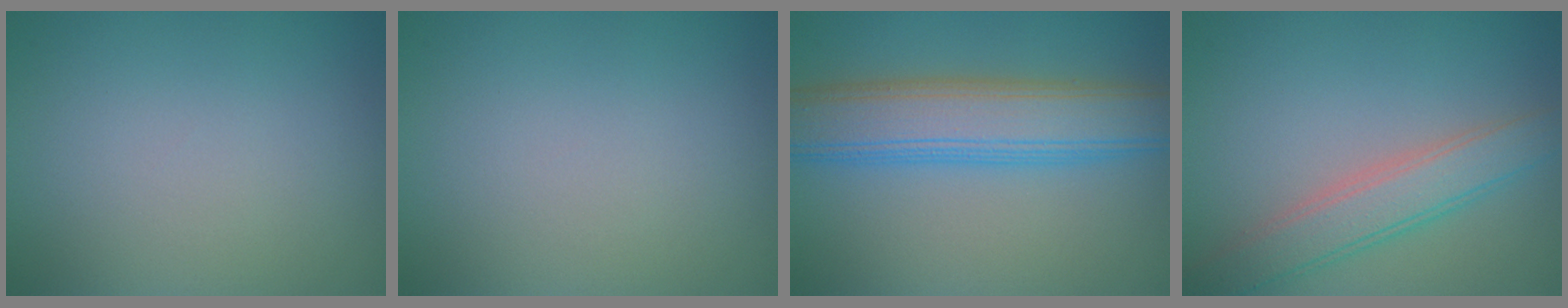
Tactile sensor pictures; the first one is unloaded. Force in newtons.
{"total": 0.0}
{"total": 7.5, "press": 7.5, "slide": 0.4}
{"total": 3.9, "press": 3.9, "slide": 0.1}